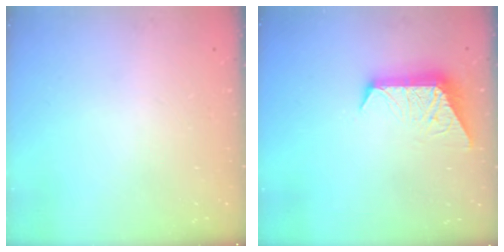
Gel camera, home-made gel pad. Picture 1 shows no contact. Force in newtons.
{"total": 9.3, "press": 9.2, "slide": 0.7}